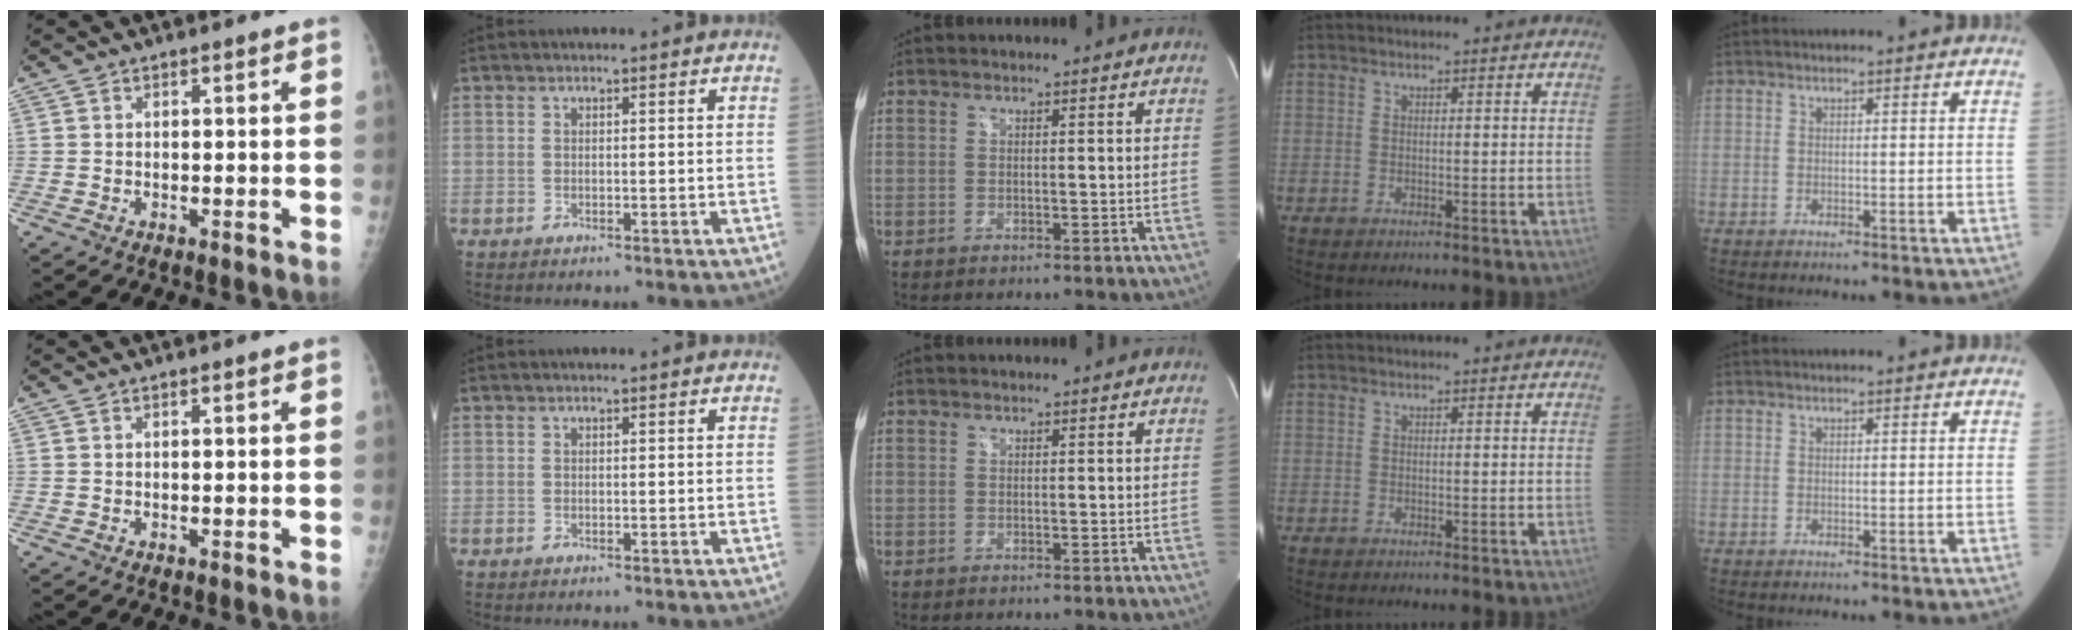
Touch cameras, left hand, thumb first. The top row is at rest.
{}